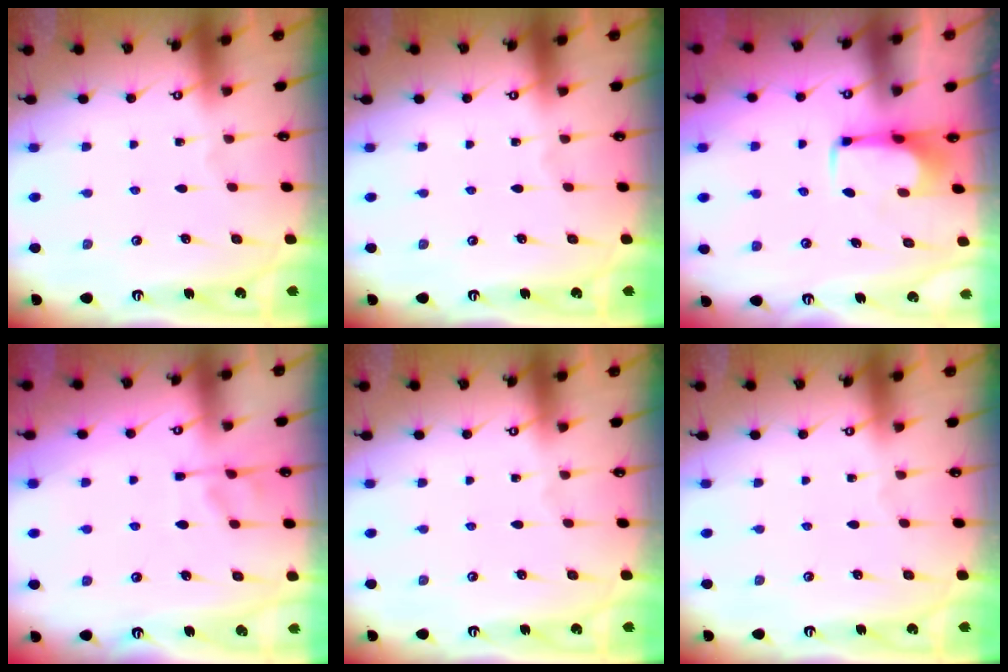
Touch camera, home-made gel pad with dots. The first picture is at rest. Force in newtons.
{"total": 0.0}
{"total": 2.0, "press": 2.0, "slide": 0.2}
{"total": 2.0, "press": 1.5, "slide": 1.3}
{"total": 0.0}
{"total": 0.0}